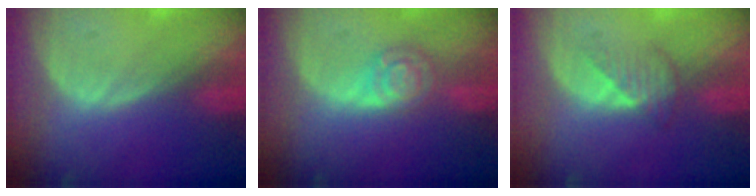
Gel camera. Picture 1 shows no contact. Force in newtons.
{"total": 5.3, "press": 4.6, "slide": 2.6}
{"total": 3.5, "press": 3.2, "slide": 1.4}